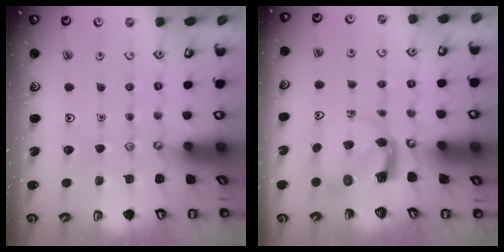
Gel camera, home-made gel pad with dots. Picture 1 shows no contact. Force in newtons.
{"total": 3.9, "press": 3.8, "slide": 0.6}